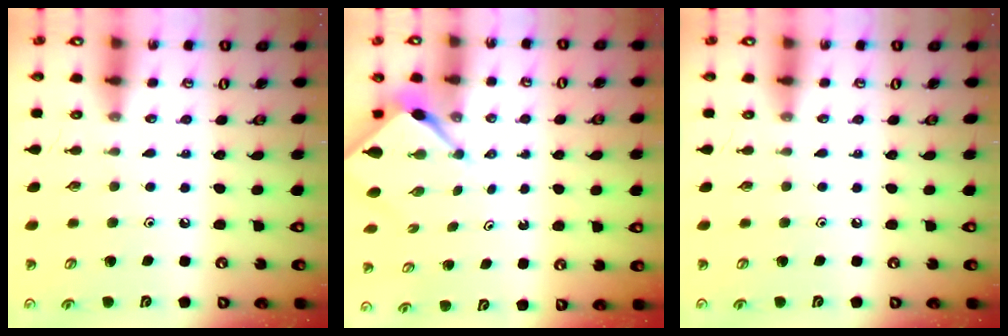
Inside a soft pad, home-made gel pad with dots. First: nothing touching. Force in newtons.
{"total": 2.6, "press": 2.6, "slide": 0.2}
{"total": 0.0}